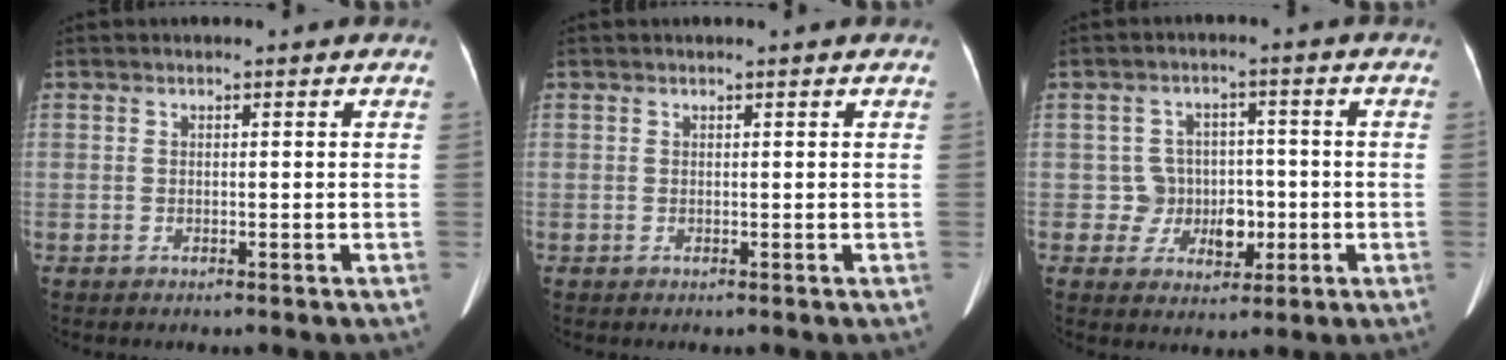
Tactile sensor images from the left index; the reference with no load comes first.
{"total": 0.6, "force": [0.5, -0.1, 0.3], "torque": [-0.003, 0.005, 0.013]}
{"total": 5.3, "force": [-0.8, 5.1, 1.1], "torque": [-0.005, 0.015, -0.008]}